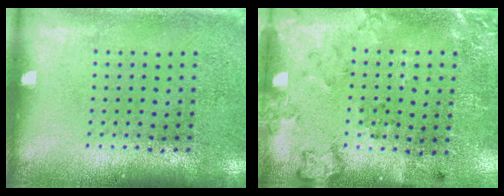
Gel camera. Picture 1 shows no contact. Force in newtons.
{"total": 2.0, "press": 1.4, "slide": 1.5}